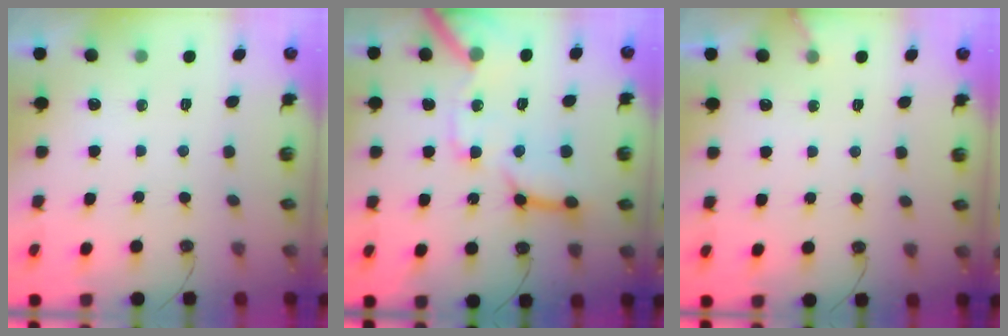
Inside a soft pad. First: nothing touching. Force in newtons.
{"total": 18.3, "press": 18.2, "slide": 2.3}
{"total": 4.3, "press": 4.3, "slide": 0.2}